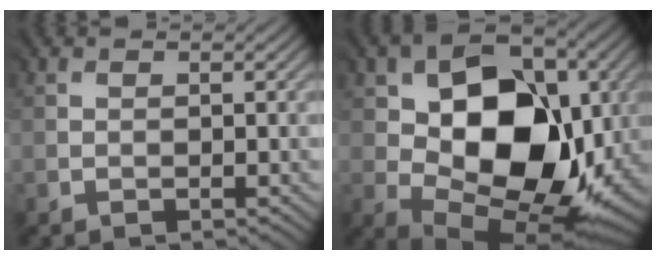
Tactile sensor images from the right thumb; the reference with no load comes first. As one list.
[{"total": 15.3, "force": [1.2, 10.4, 11.1], "torque": [-0.175, -0.012, 0.024]}]